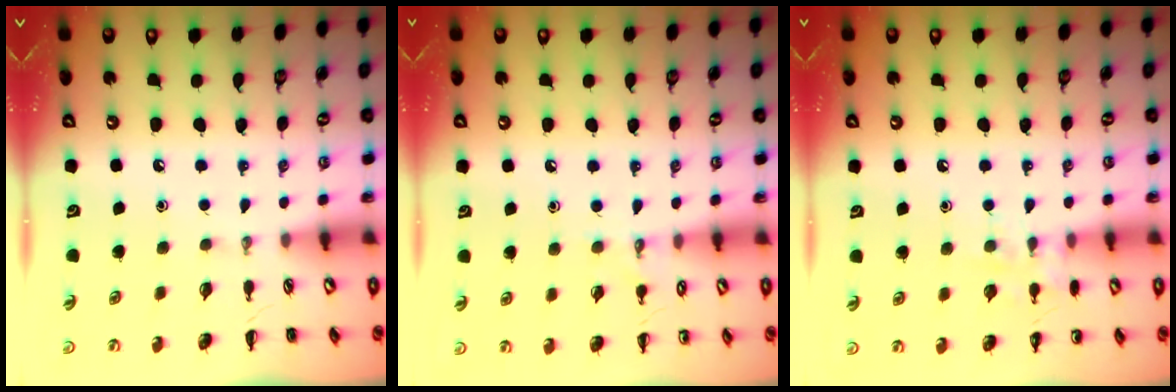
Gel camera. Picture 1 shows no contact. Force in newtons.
{"total": 7.2, "press": 6.8, "slide": 2.1}
{"total": 6.8, "press": 6.7, "slide": 1.2}